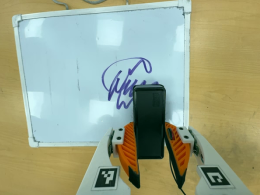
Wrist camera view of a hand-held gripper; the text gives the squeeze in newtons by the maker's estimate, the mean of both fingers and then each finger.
{"total": 4.3, "left": 2.9, "right": 5.8}